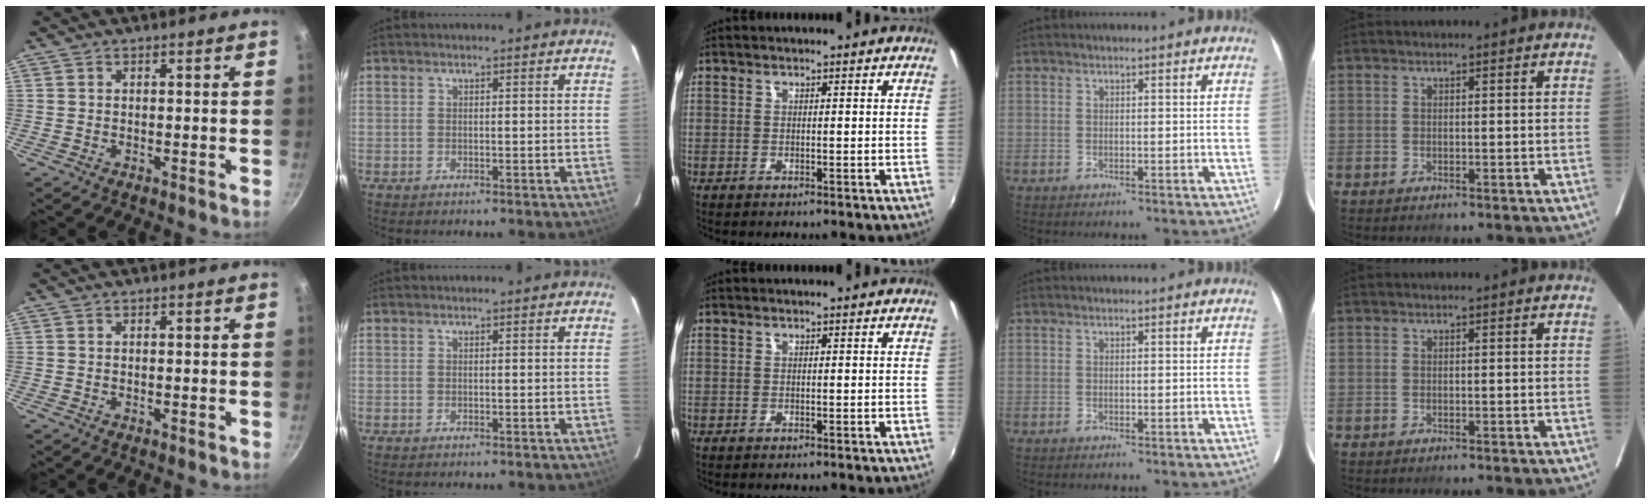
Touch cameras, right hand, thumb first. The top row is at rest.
{}